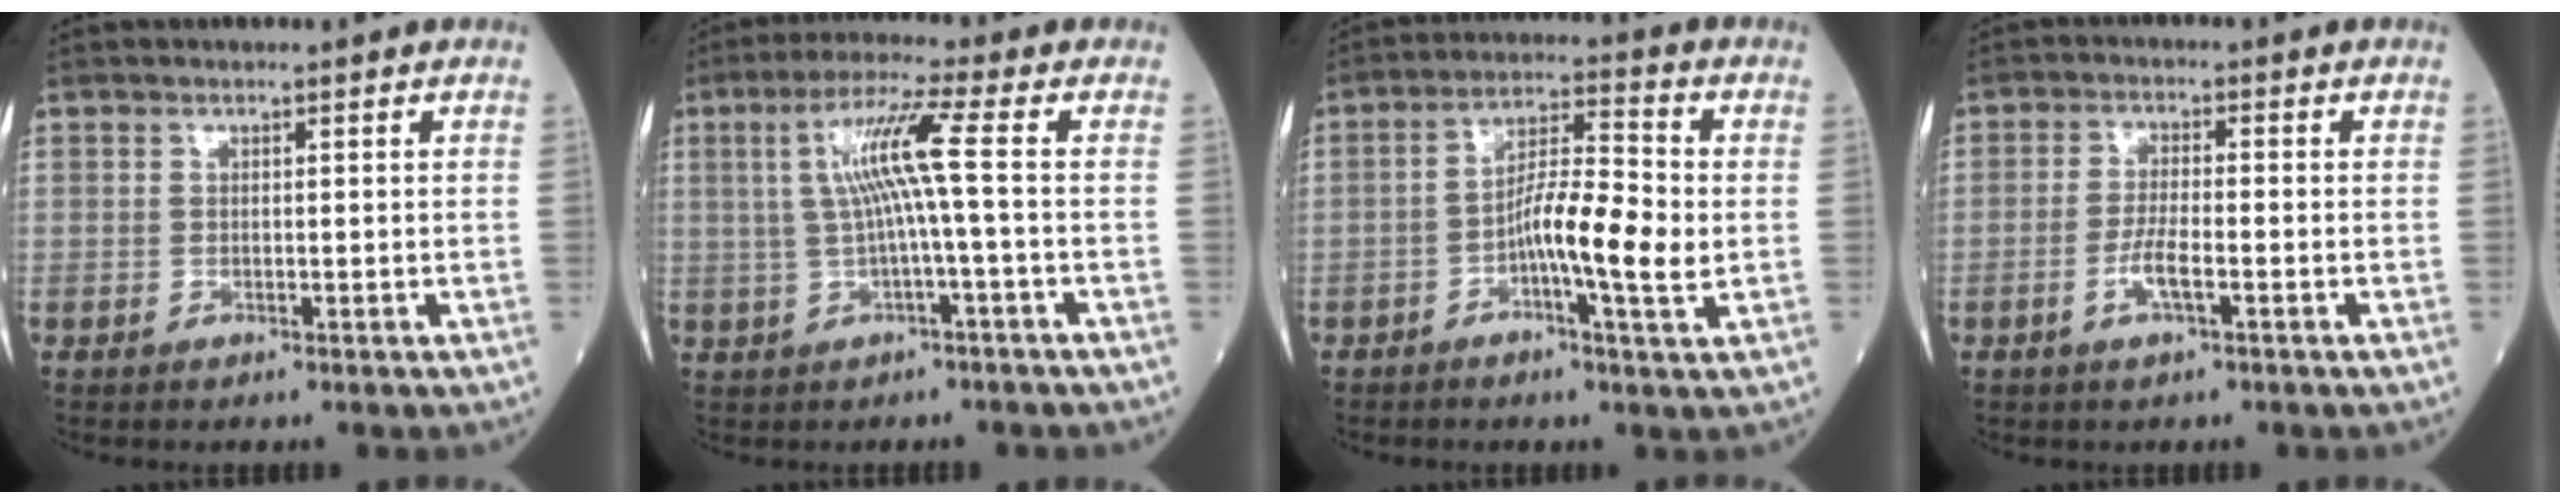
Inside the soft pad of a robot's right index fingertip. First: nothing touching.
{"total": 7.6, "force": [0.5, -1.1, 7.5], "torque": [-0.145, 0.016, 0.013]}
{"total": 9.4, "force": [-1.7, 0.9, 9.2], "torque": [-0.160, 0.006, -0.037]}
{"total": 4.1, "force": [-1.7, 0.6, 3.7], "torque": [-0.071, 0.000, -0.035]}